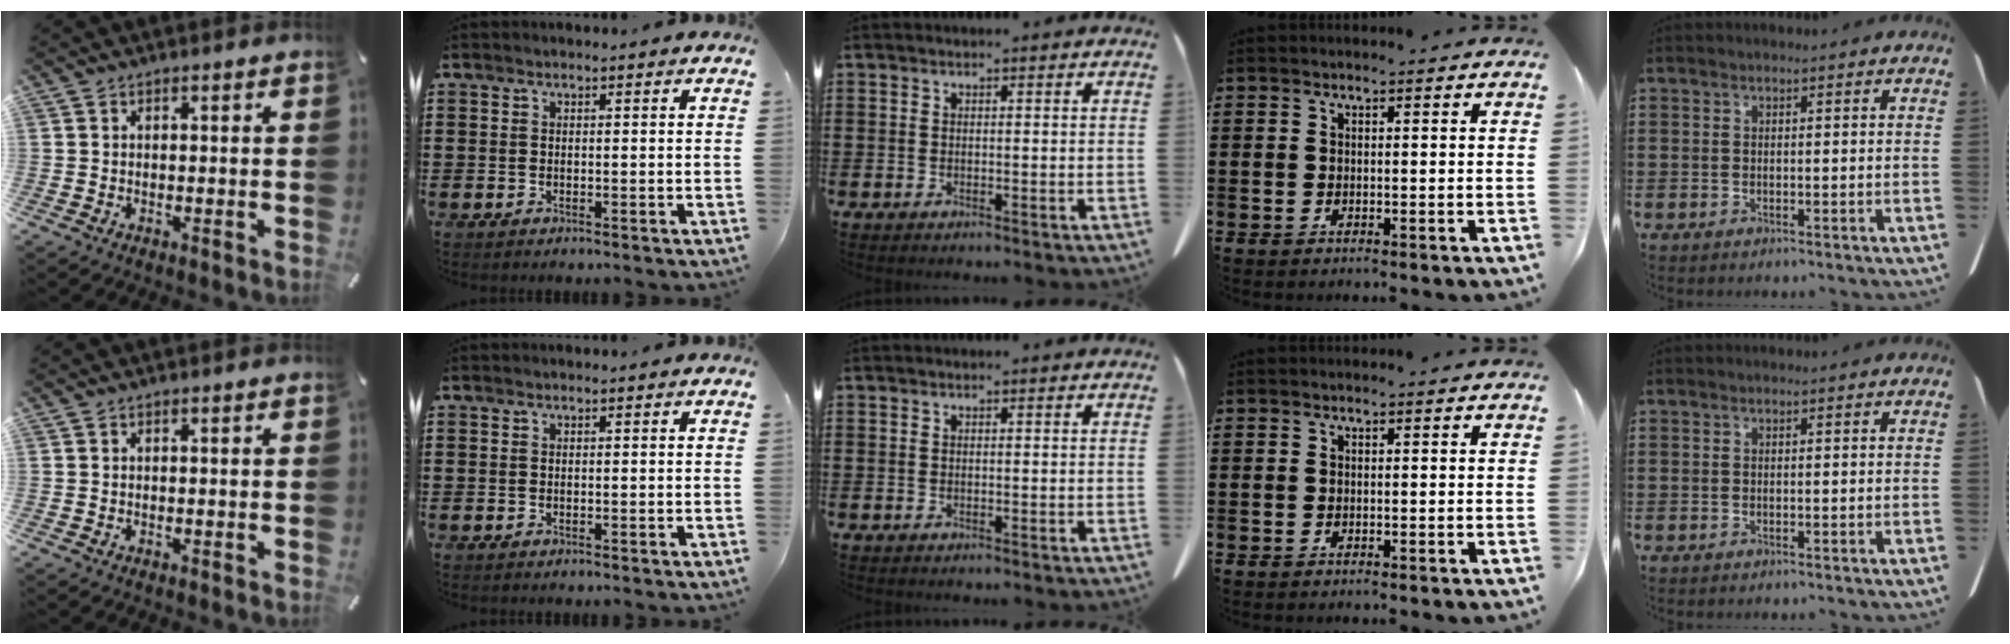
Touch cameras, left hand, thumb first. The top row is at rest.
{}